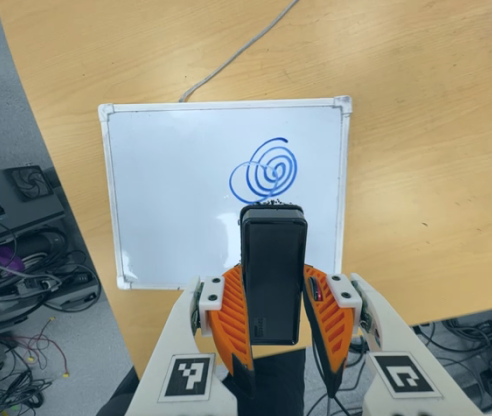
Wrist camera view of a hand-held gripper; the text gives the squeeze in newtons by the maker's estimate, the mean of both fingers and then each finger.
{"total": 5.1, "left": 3.5, "right": 6.8}